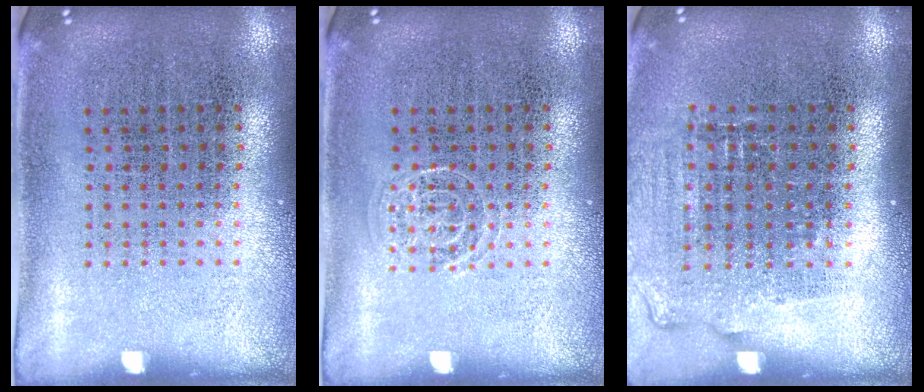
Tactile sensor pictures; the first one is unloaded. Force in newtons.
{"total": 1.1, "press": 1.1, "slide": 0.2}
{"total": 1.1, "press": 1.1, "slide": 0.4}